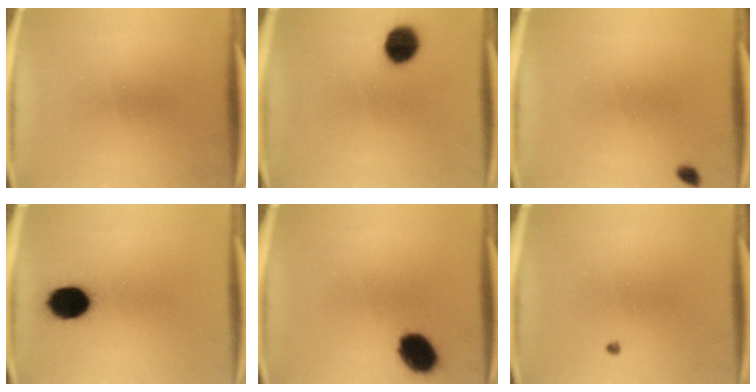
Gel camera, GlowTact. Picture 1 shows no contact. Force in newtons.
{"total": 8.7}
{"total": 1.1}
{"total": 9.8}
{"total": 9.1}
{"total": 0.7}